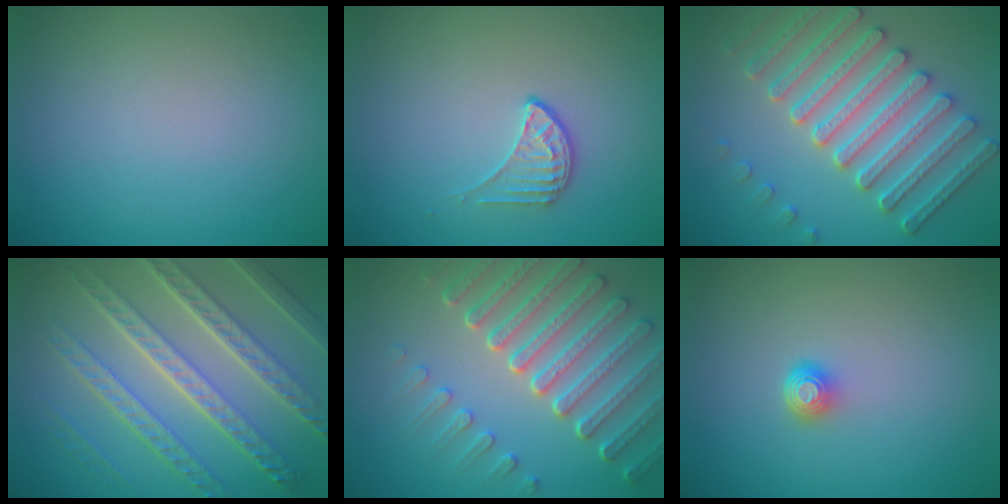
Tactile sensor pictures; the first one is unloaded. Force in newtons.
{"total": 1.9, "press": 1.3, "slide": 1.3}
{"total": 6.7, "press": 6.1, "slide": 2.7}
{"total": 9.0, "press": 6.4, "slide": 6.4}
{"total": 7.5, "press": 5.6, "slide": 5.0}
{"total": 1.6, "press": 1.2, "slide": 1.0}